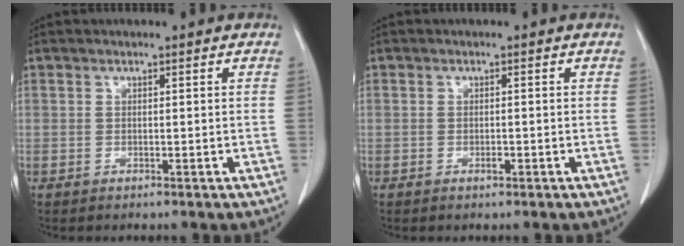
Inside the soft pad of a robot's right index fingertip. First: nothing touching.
{"total": 0.7, "force": [-0.3, 0.4, 0.6], "torque": [-0.013, -0.001, -0.003]}